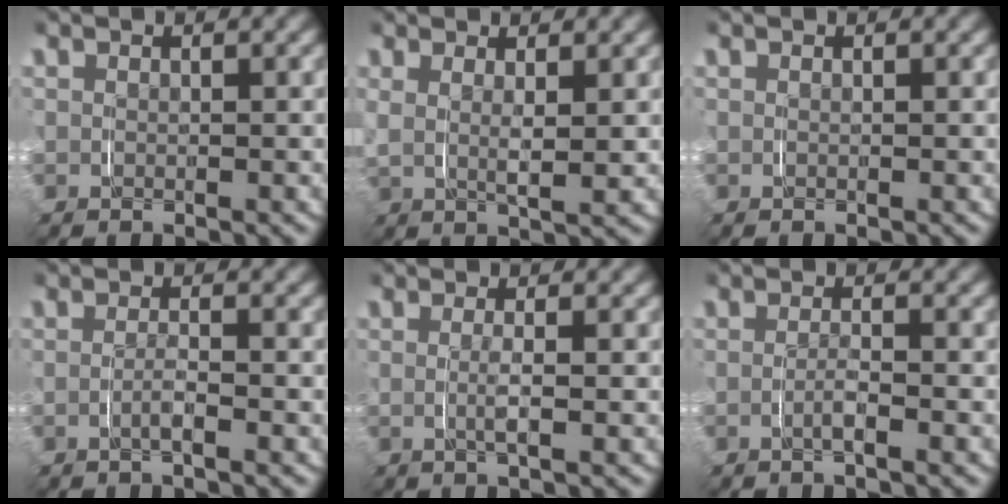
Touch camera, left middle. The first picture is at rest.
{"total": 2.5, "force": [1.1, 1.0, 2.1], "torque": [-0.055, -0.009, 0.024]}
{"total": 0.0}
{"total": 1.2, "force": [-0.7, -0.1, 0.9], "torque": [-0.020, -0.003, -0.013]}
{"total": 1.4, "force": [-0.1, -0.2, 1.4], "torque": [-0.028, -0.004, 0.000]}
{"total": 1.2, "force": [-0.8, -0.1, 0.9], "torque": [-0.020, -0.004, -0.014]}